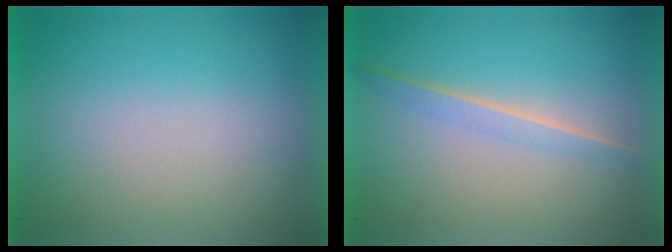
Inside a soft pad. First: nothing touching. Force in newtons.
{"total": 1.3}